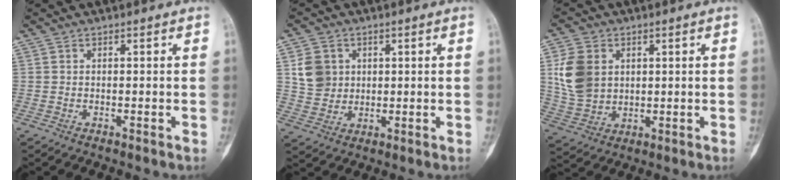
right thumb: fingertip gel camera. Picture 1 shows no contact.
{"total": 6.8, "force": [1.9, 5.9, 2.7], "torque": [-0.030, -0.005, 0.042]}
{"total": 10.6, "force": [2.5, 8.1, 6.3], "torque": [-0.116, -0.010, 0.058]}